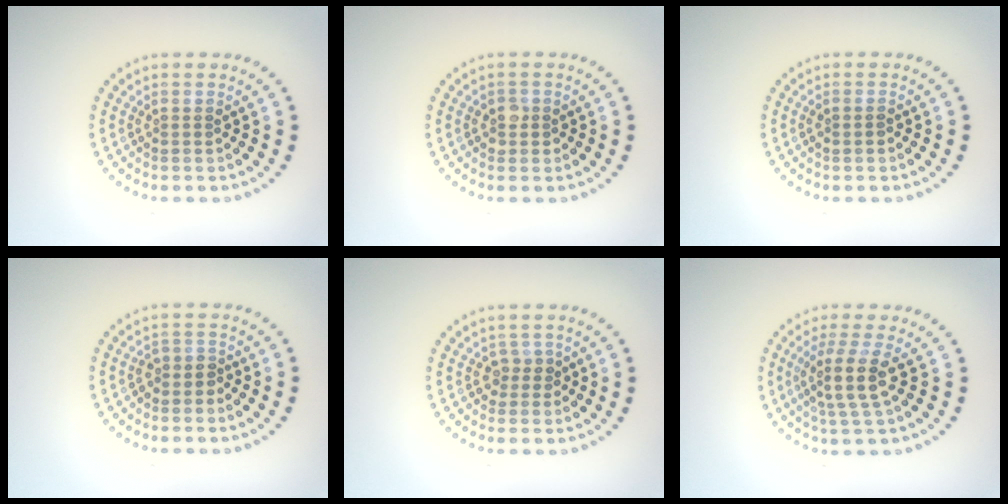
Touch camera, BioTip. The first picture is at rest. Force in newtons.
{"total": 1.4, "press": 1.3, "slide": 0.4}
{"total": 0.8, "press": 0.7, "slide": 0.2}
{"total": 1.6, "press": 1.2, "slide": 1.0}
{"total": 1.5, "press": 1.1, "slide": 1.0}
{"total": 3.5, "press": 2.9, "slide": 1.9}